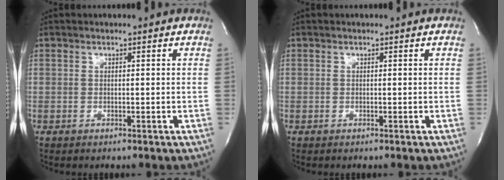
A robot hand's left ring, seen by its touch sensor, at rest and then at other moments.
{"total": 0.0}